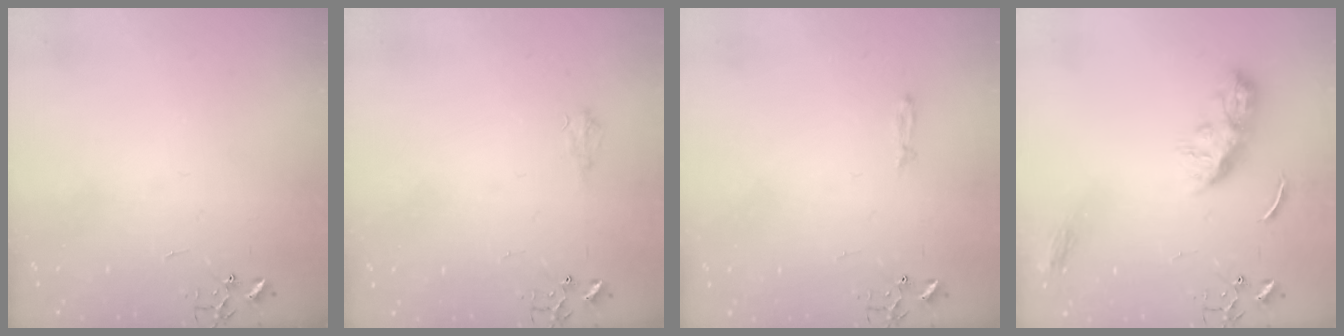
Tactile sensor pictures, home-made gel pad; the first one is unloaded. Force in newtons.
{"total": 6.1, "press": 6.1, "slide": 0.8}
{"total": 3.5, "press": 3.5, "slide": 0.5}
{"total": 10.4, "press": 10.4, "slide": 0.2}